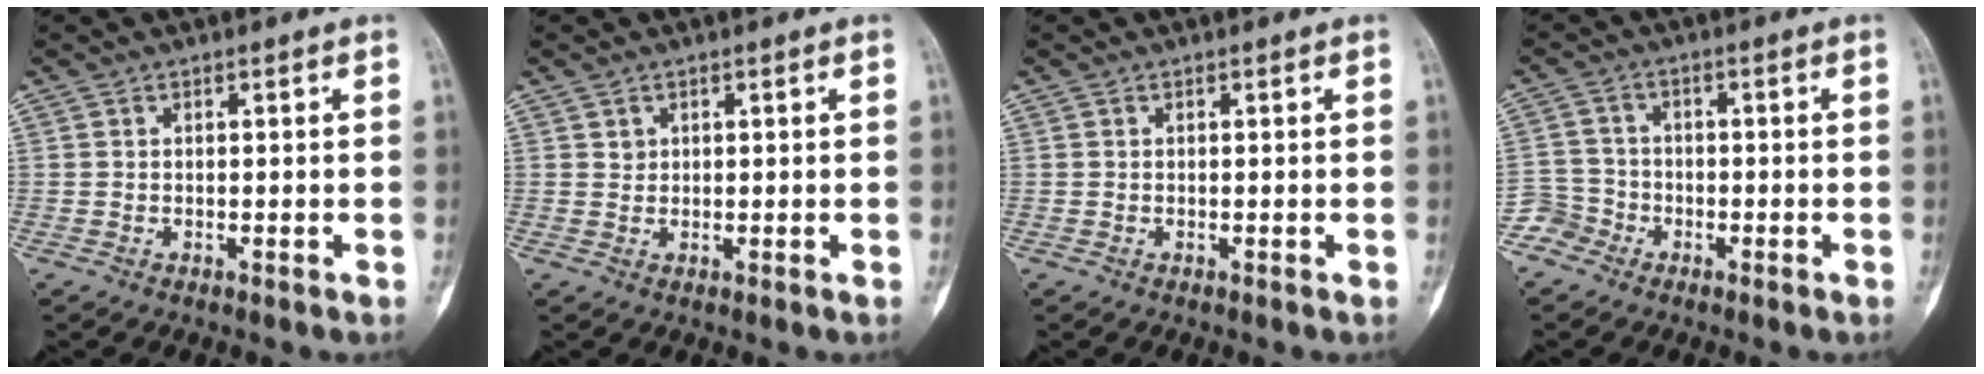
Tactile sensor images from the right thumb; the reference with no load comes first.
{"total": 1.1, "force": [0.5, 0.9, 0.2], "torque": [0.006, -0.001, 0.009]}
{"total": 0.0}
{"total": 4.2, "force": [-2.8, 3.1, -0.4], "torque": [0.028, 0.017, -0.065]}